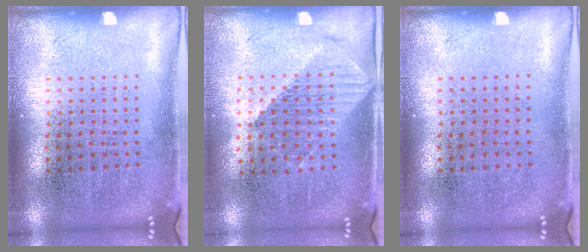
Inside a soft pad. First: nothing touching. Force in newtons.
{"total": 1.1, "press": 1.0, "slide": 0.4}
{"total": 0.0}